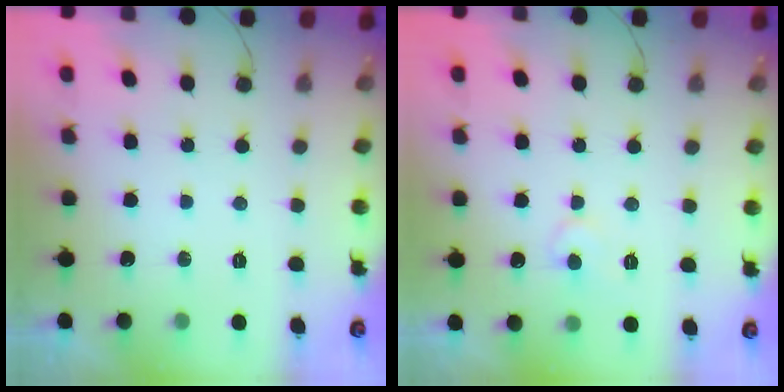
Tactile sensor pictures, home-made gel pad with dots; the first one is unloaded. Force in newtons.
{"total": 5.2, "press": 5.2, "slide": 0.2}